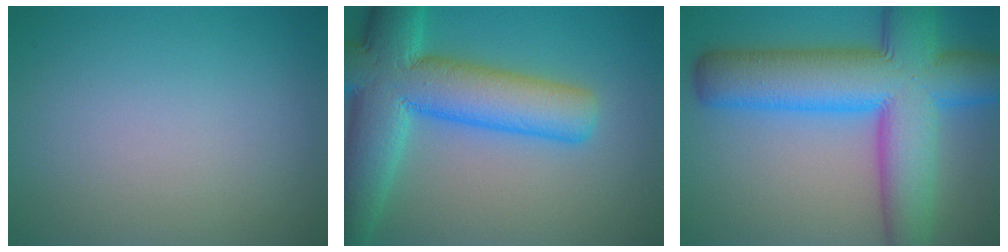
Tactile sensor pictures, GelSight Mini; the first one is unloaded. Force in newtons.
{"total": 11.3, "press": 11.2, "slide": 0.4}
{"total": 13.3, "press": 13.3, "slide": 0.3}